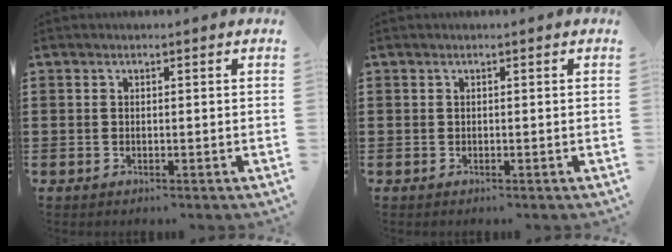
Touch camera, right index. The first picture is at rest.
{"total": 0.0}